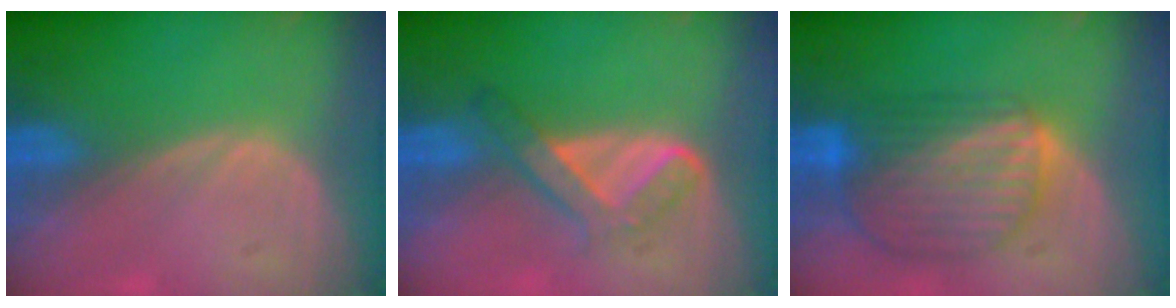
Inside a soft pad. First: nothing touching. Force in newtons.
{"total": 4.8, "press": 4.8, "slide": 0.7}
{"total": 9.4, "press": 8.0, "slide": 5.0}